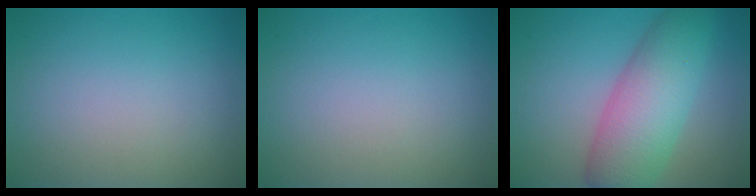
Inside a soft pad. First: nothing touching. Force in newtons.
{"total": 0.0}
{"total": 7.9, "press": 7.9, "slide": 0.1}